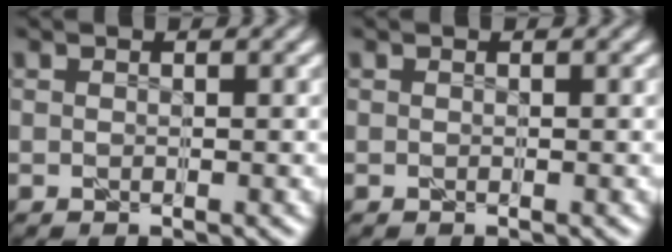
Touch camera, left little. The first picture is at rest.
{"total": 0.0}